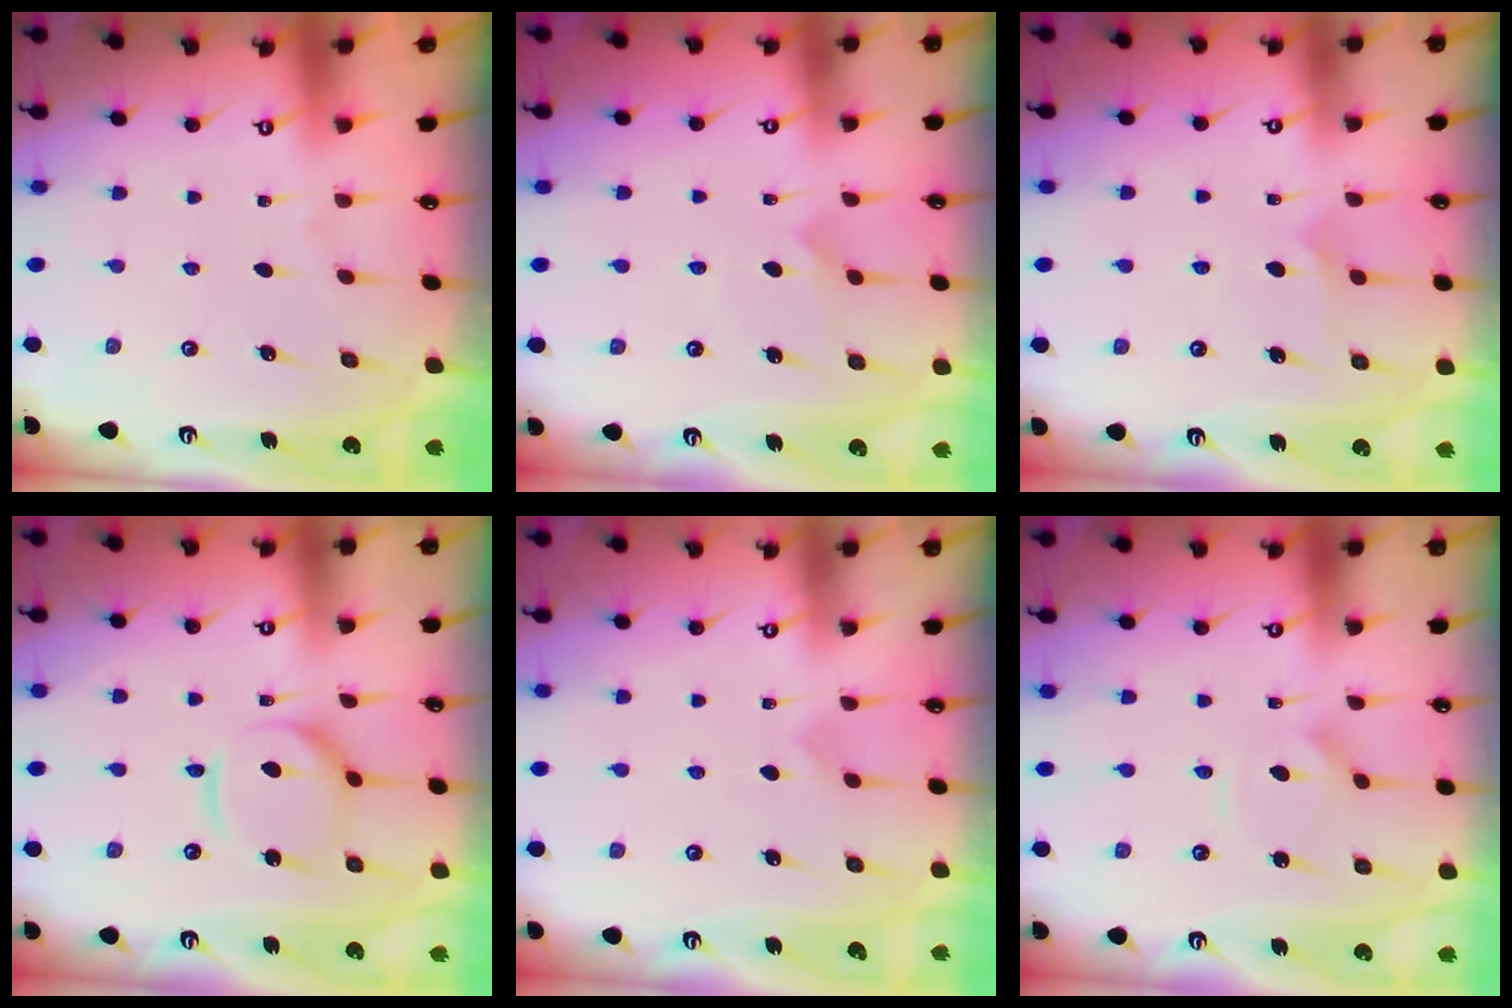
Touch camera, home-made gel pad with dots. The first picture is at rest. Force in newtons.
{"total": 7.0, "press": 7.0, "slide": 0.6}
{"total": 5.3, "press": 5.3, "slide": 0.3}
{"total": 8.9, "press": 8.9, "slide": 0.8}
{"total": 2.8, "press": 2.8, "slide": 0.3}
{"total": 2.7, "press": 2.7, "slide": 0.4}